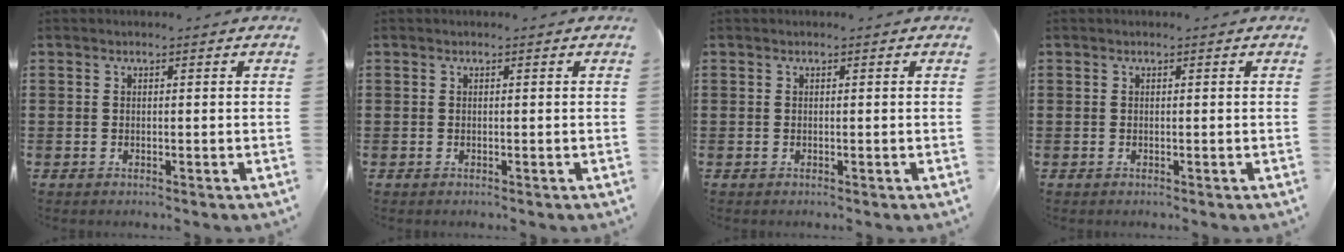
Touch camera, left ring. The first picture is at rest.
{"total": 0.0}
{"total": 0.0}
{"total": 0.0}